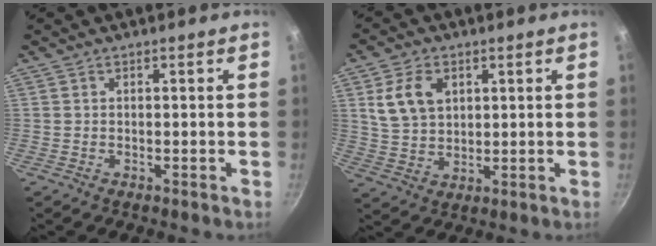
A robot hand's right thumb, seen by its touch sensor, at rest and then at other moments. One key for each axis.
{"total": 8.7, "fx": 3.0, "fy": 6.0, "fz": 5.5, "tx": -0.090, "ty": -0.008, "tz": 0.065}